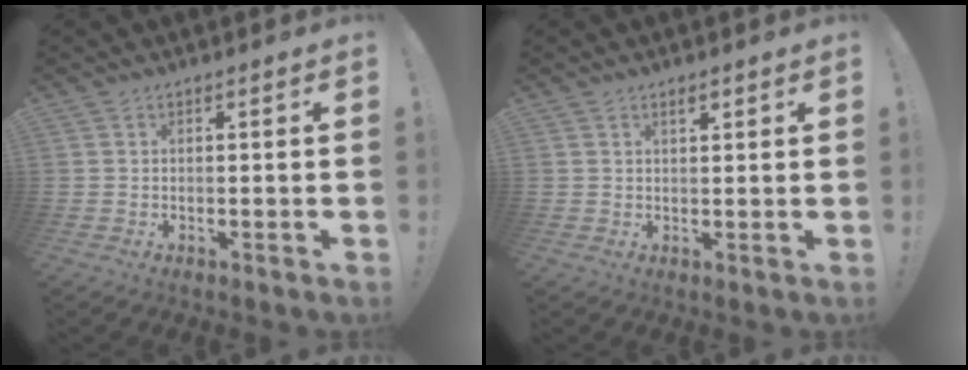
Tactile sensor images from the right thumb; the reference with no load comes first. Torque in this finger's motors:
{"motor_torque": [-0.26, 0.17, 0.50, 0.08, 0.02]}